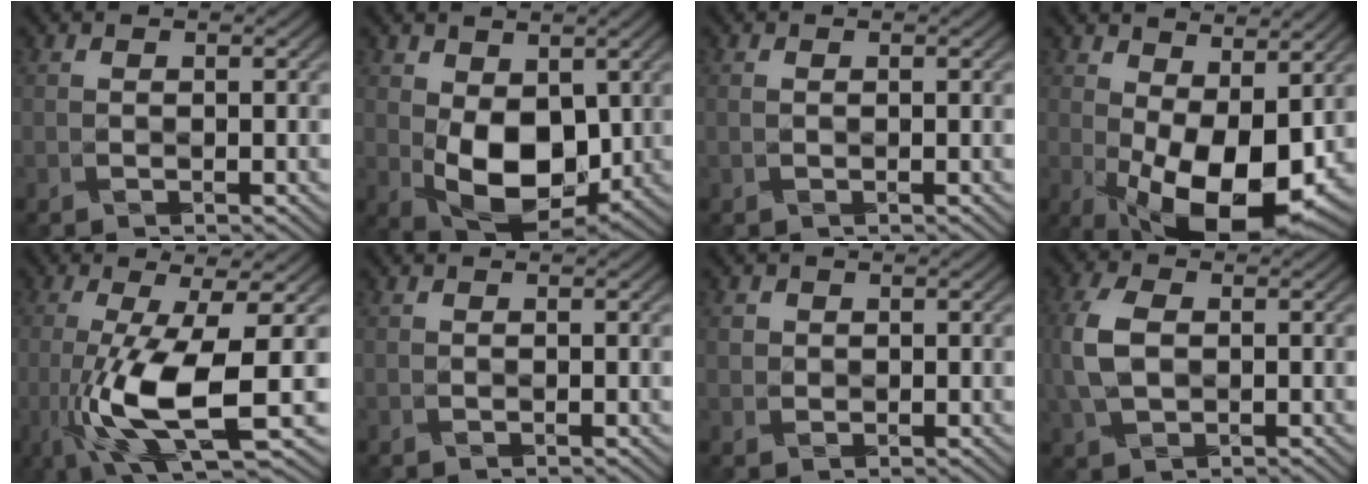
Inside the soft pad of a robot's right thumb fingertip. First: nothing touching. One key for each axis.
{"total": 9.1, "fx": 0.0, "fy": 5.8, "fz": 7.0, "tx": -0.143, "ty": -0.011, "tz": 0.001}
{"total": 0.6, "fx": 0.0, "fy": 0.4, "fz": 0.5, "tx": -0.012, "ty": 0.001, "tz": -0.001}
{"total": 13.0, "fx": 0.3, "fy": 6.2, "fz": 11.5, "tx": -0.177, "ty": -0.008, "tz": 0.008}
{"total": 10.9, "fx": -3.1, "fy": 2.4, "fz": 10.2, "tx": -0.193, "ty": -0.010, "tz": -0.061}
{"total": 0.0}
{"total": 1.3, "fx": 0.5, "fy": 1.2, "fz": 0.2, "tx": -0.010, "ty": 0.000, "tz": 0.006}
{"total": 6.4, "fx": -0.1, "fy": 4.2, "fz": 4.9, "tx": -0.133, "ty": 0.002, "tz": -0.006}